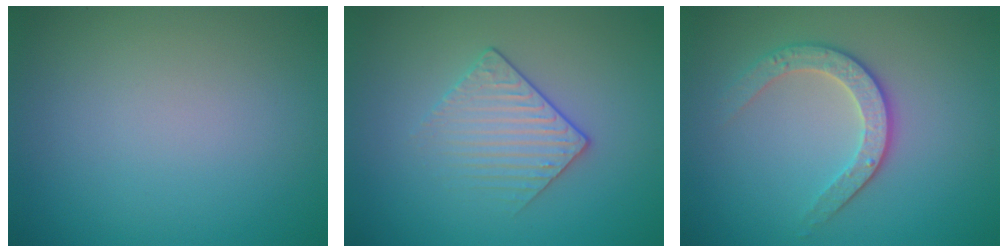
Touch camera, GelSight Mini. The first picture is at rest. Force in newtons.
{"total": 2.1, "press": 1.8, "slide": 1.1}
{"total": 2.9, "press": 2.7, "slide": 1.1}